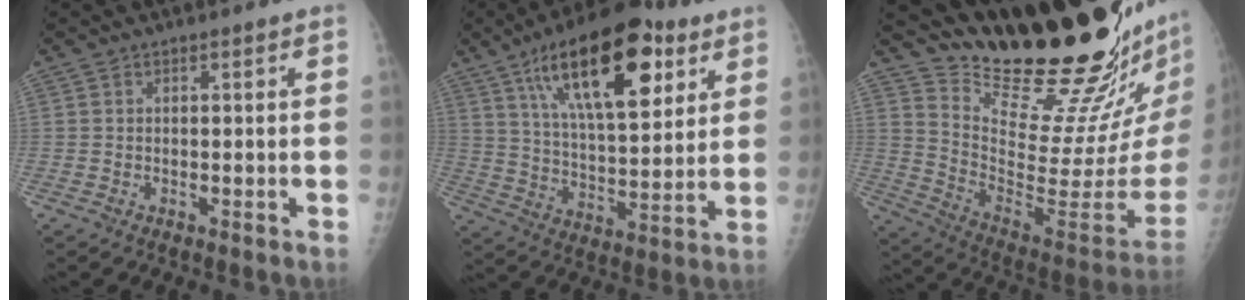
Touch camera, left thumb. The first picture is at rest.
{"total": 23.1, "force": [11.3, 9.6, 17.8], "torque": [-0.254, -0.030, 0.188]}
{"total": 27.8, "force": [23.8, 3.3, 14.0], "torque": [-0.186, -0.188, 0.354]}